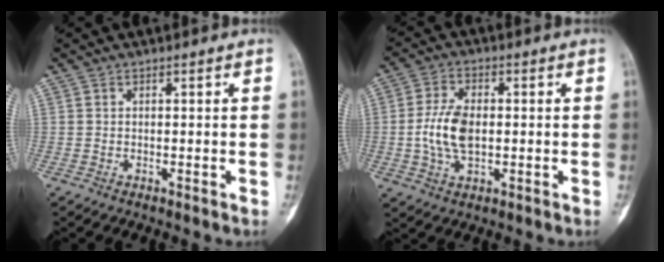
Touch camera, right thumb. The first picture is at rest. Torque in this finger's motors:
{"motor_torque": [0.05, 0.05, 0.22, -0.15, 0.11]}